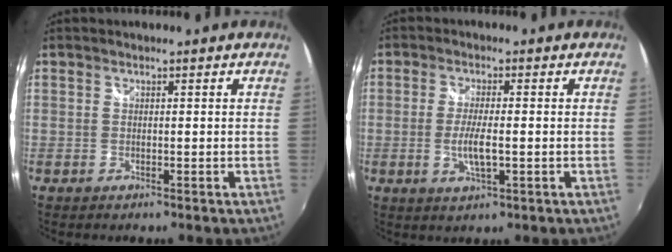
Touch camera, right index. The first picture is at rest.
{"total": 5.2, "force": [-1.1, 1.1, 5.0], "torque": [-0.098, -0.008, -0.019]}